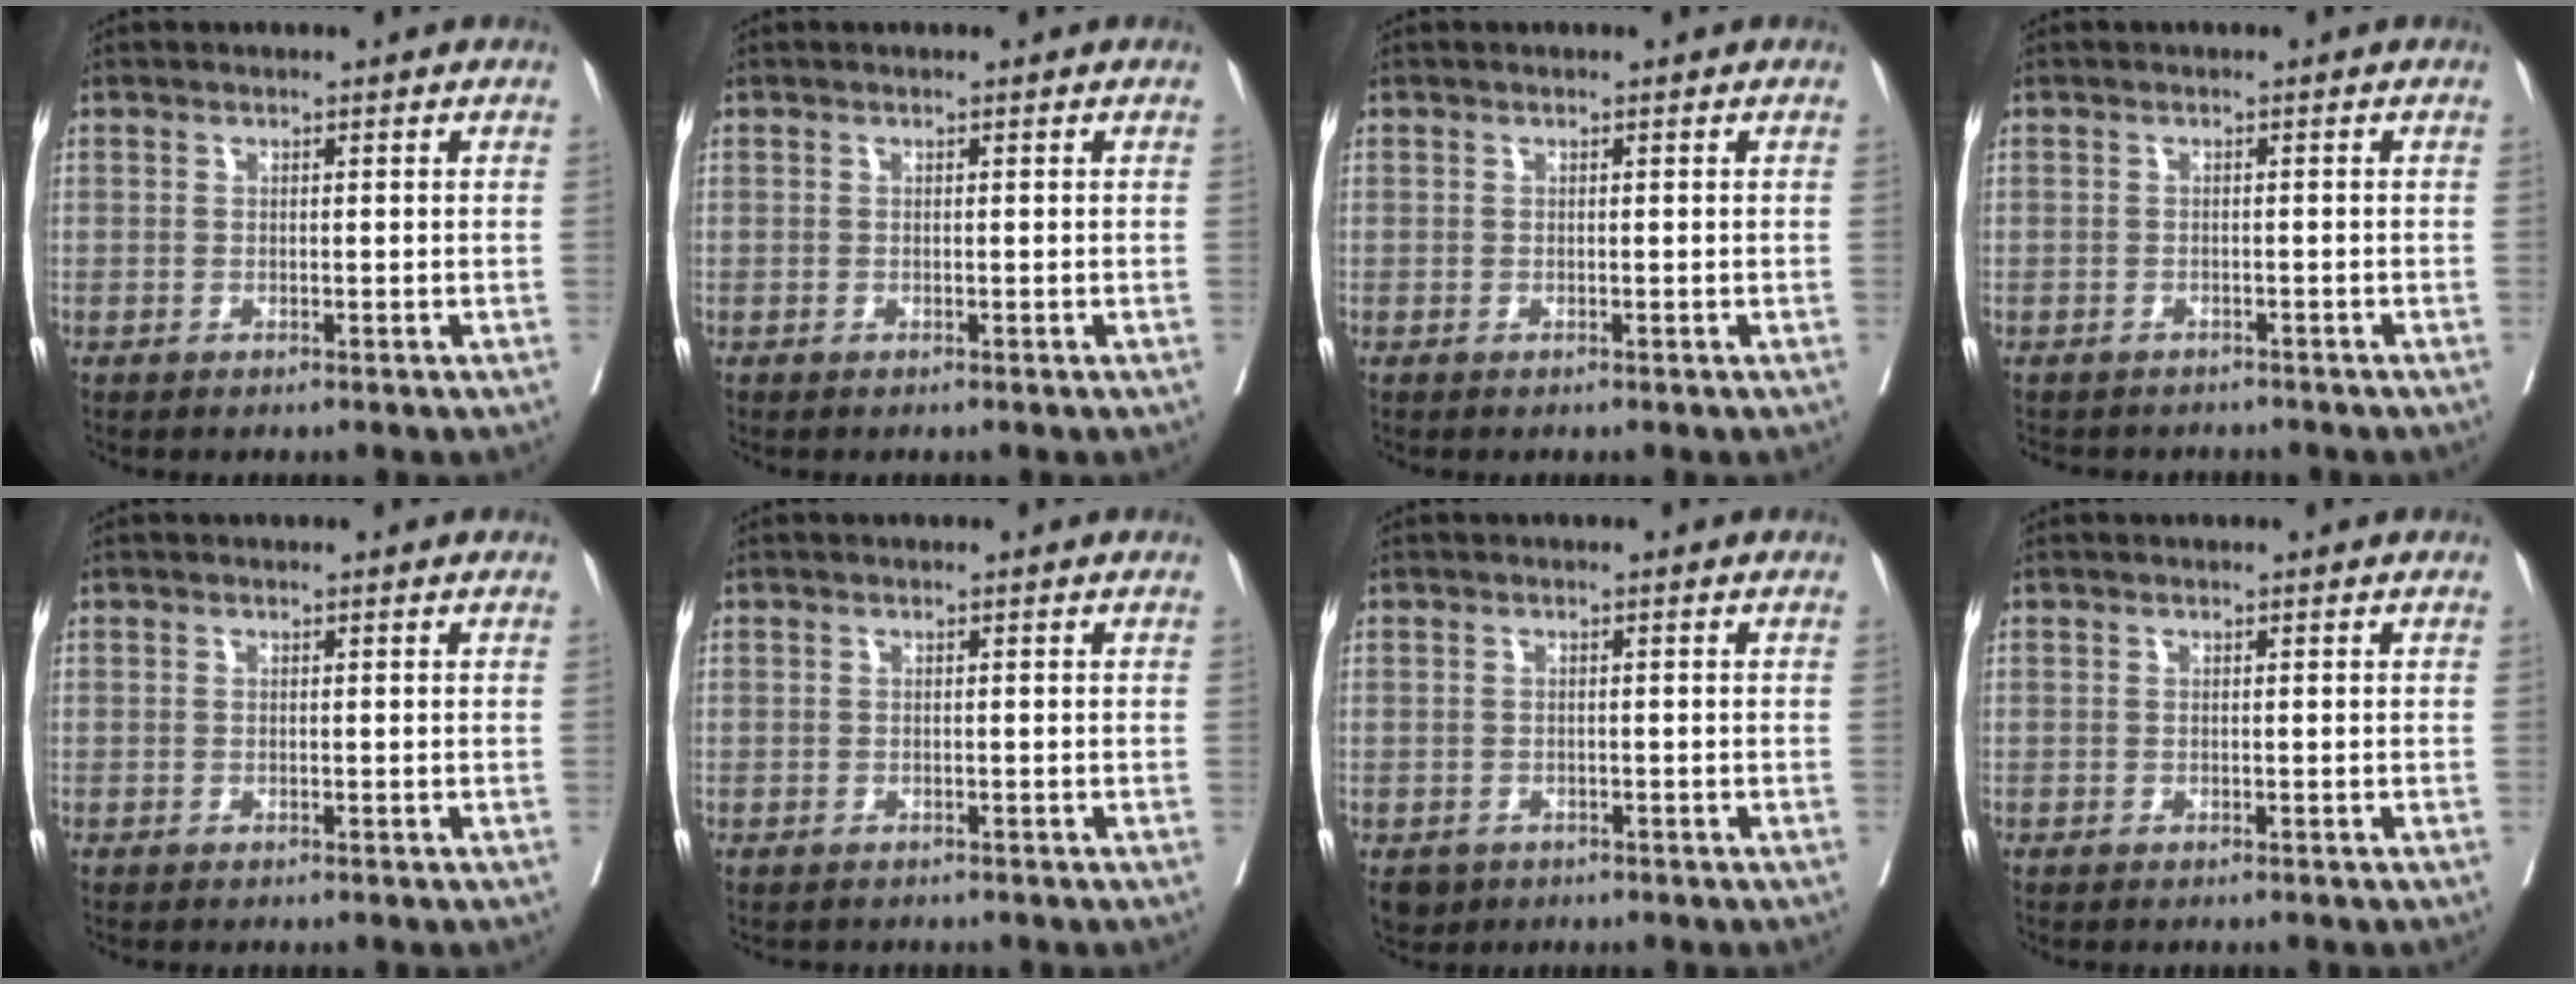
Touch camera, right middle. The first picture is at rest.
{"total": 0.0}
{"total": 0.0}
{"total": 5.4, "force": [-4.8, 2.3, 0.7], "torque": [-0.008, -0.001, -0.060]}
{"total": 0.0}
{"total": 1.5, "force": [-1.3, 0.7, -0.1], "torque": [-0.008, 0.000, -0.023]}
{"total": 3.2, "force": [-2.1, 2.3, 0.6], "torque": [-0.005, 0.000, -0.032]}
{"total": 0.5, "force": [-0.5, 0.1, 0.1], "torque": [-0.001, 0.000, -0.009]}